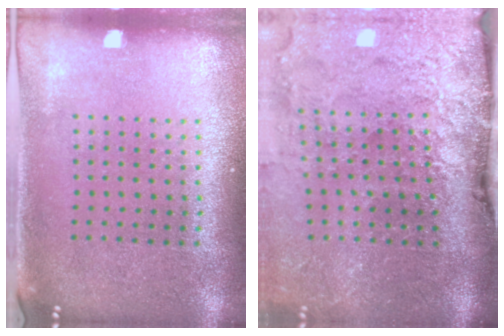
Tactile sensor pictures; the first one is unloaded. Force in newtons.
{"total": 5.0, "press": 3.8, "slide": 3.3}